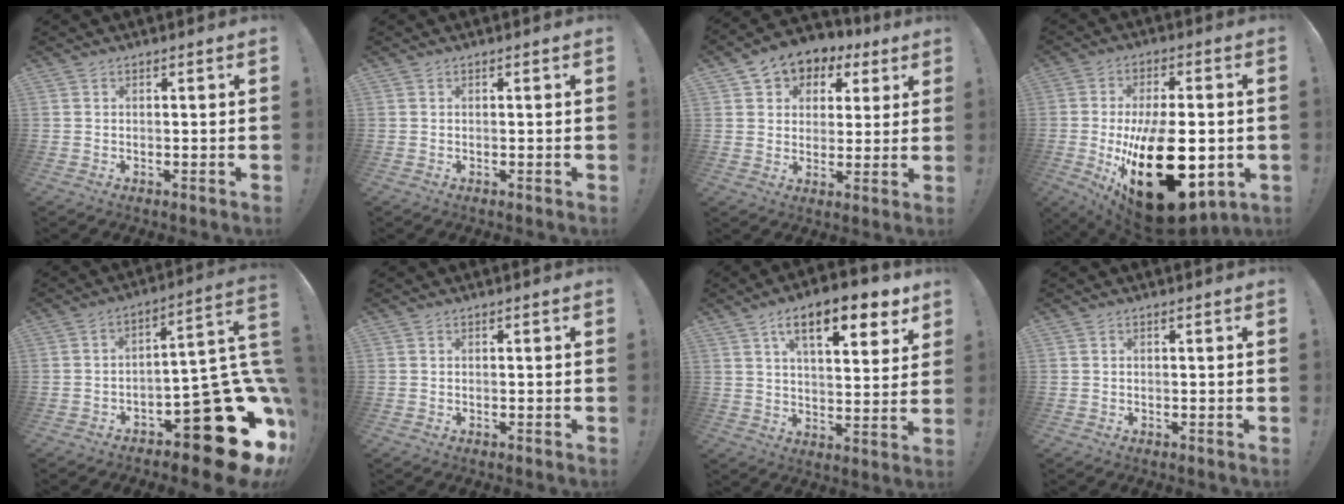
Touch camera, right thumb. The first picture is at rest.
{"total": 0.0}
{"total": 7.0, "force": [3.2, 5.9, 1.9], "torque": [-0.034, -0.021, 0.068]}
{"total": 29.6, "force": [-5.0, 14.7, 25.2], "torque": [-0.405, 0.005, -0.051]}
{"total": 23.1, "force": [-11.0, 8.9, 18.2], "torque": [-0.193, 0.044, -0.162]}
{"total": 0.0}
{"total": 14.8, "force": [8.4, 5.3, 11.0], "torque": [-0.165, -0.040, 0.134]}
{"total": 0.0}